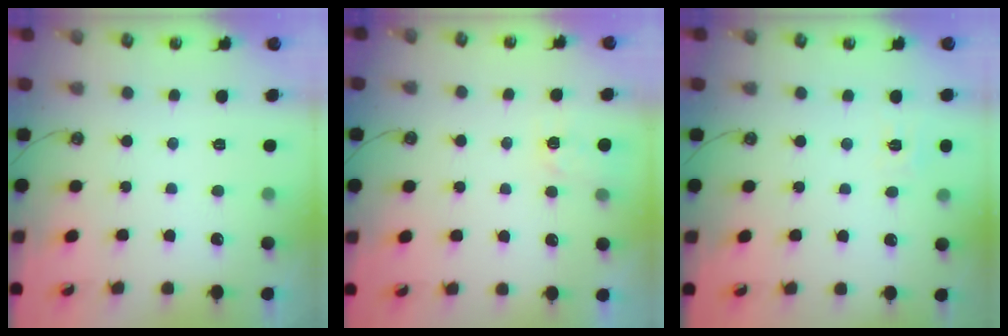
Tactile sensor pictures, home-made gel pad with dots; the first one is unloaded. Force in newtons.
{"total": 2.9, "press": 2.9, "slide": 0.5}
{"total": 6.0, "press": 5.9, "slide": 0.6}